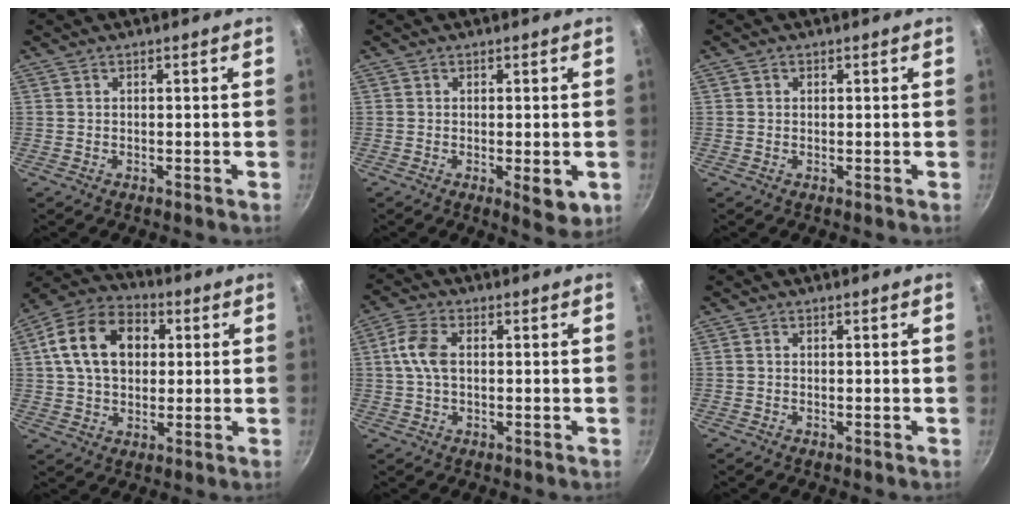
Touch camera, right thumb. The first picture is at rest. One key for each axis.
{"total": 5.1, "fx": -1.1, "fy": 2.2, "fz": 4.5, "tx": -0.054, "ty": -0.007, "tz": -0.011}
{"total": 0.8, "fx": 0.2, "fy": 0.7, "fz": 0.2, "tx": 0.000, "ty": 0.002, "tz": 0.000}
{"total": 15.6, "fx": 3.3, "fy": 11.2, "fz": 10.4, "tx": -0.157, "ty": 0.020, "tz": 0.043}
{"total": 6.2, "fx": 0.5, "fy": 3.8, "fz": 4.9, "tx": -0.101, "ty": 0.016, "tz": 0.005}
{"total": 0.5, "fx": -0.1, "fy": 0.5, "fz": 0.2, "tx": -0.002, "ty": 0.002, "tz": -0.004}